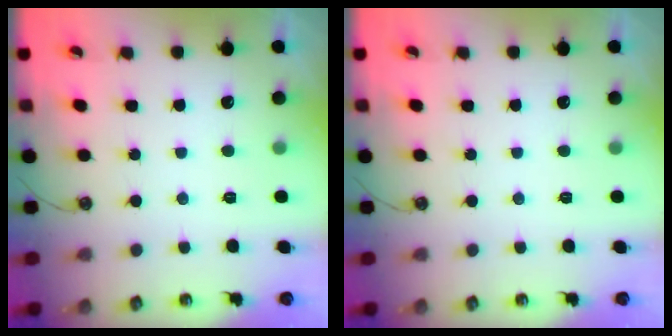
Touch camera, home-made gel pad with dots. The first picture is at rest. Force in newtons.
{"total": 0.0}